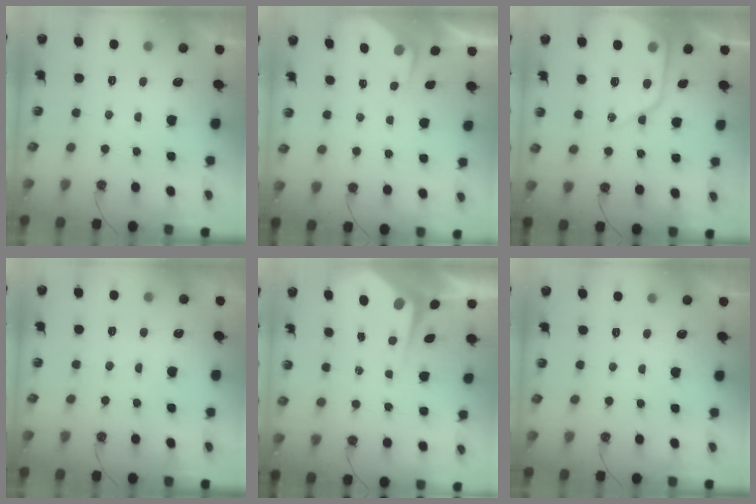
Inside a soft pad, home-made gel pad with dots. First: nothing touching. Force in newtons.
{"total": 2.8, "press": 2.8, "slide": 0.5}
{"total": 13.9, "press": 13.8, "slide": 1.4}
{"total": 5.6, "press": 5.6, "slide": 0.3}
{"total": 5.5, "press": 5.5, "slide": 0.5}
{"total": 0.0}